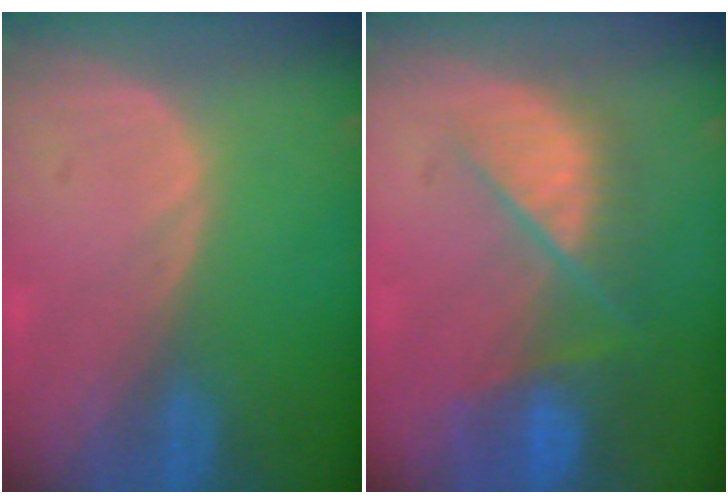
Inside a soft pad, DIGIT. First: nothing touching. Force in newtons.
{"total": 9.2, "press": 7.9, "slide": 4.7}